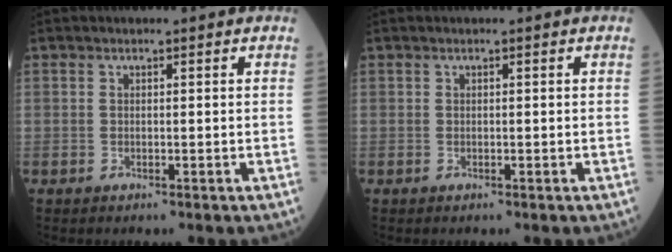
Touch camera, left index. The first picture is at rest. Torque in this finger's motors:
{"motor_torque": [0.11, 0.00, 0.01, 0.01]}